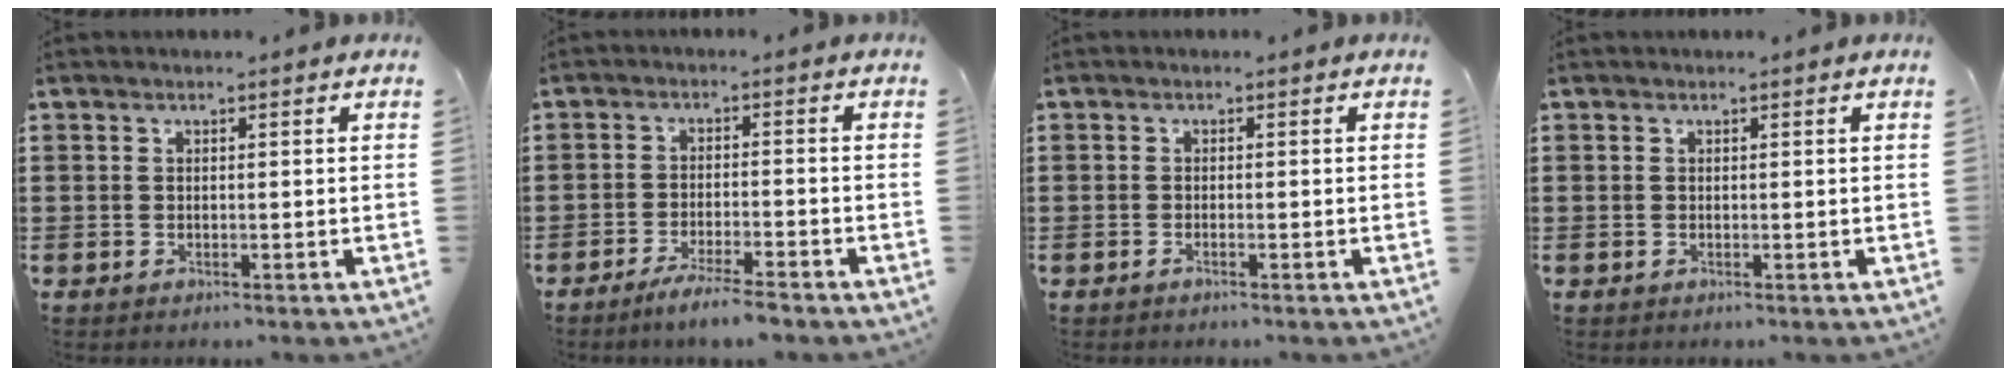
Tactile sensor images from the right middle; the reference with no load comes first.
{"total": 4.2, "force": [-3.6, -0.2, 2.2], "torque": [-0.042, -0.007, -0.067]}
{"total": 0.5, "force": [-0.4, 0.0, 0.4], "torque": [-0.008, -0.002, -0.007]}
{"total": 0.0}